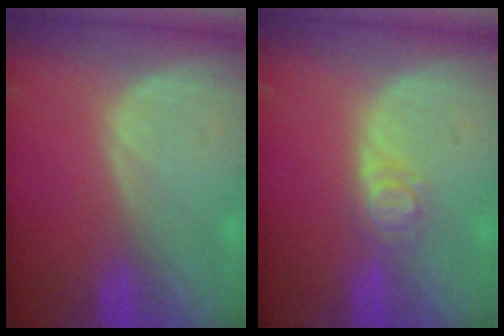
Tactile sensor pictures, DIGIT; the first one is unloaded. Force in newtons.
{"total": 2.9, "press": 2.9, "slide": 0.3}